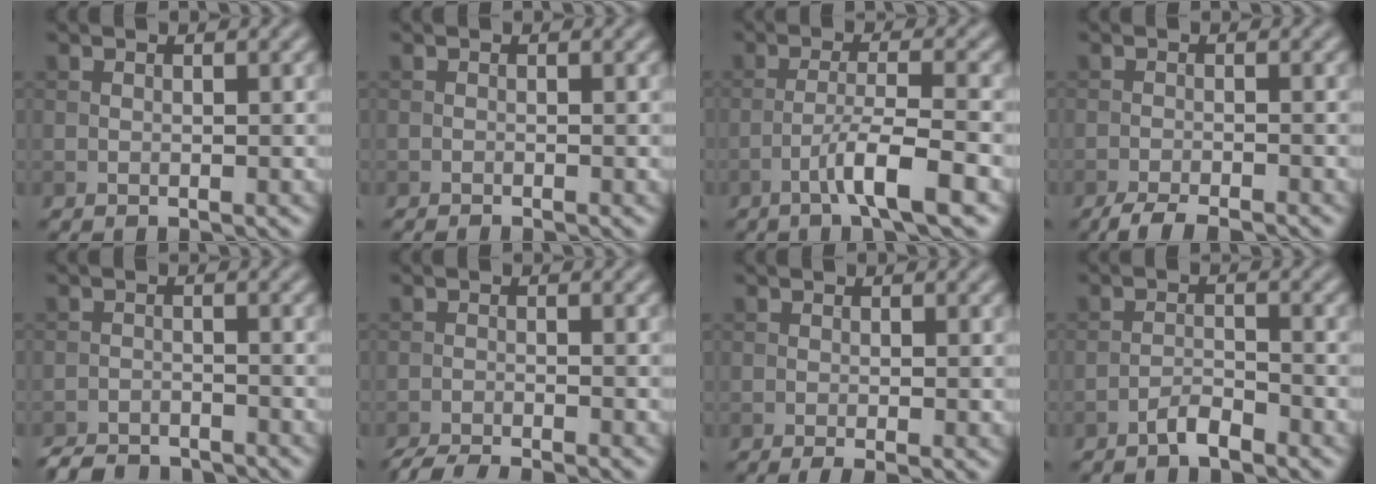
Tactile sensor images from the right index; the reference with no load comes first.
{"total": 0.7, "force": [-0.6, 0.1, 0.4], "torque": [-0.001, 0.001, -0.012]}
{"total": 5.1, "force": [-2.8, 0.5, 4.2], "torque": [-0.071, 0.008, -0.054]}
{"total": 3.4, "force": [-2.9, 0.4, 1.7], "torque": [-0.027, -0.003, -0.056]}
{"total": 4.1, "force": [-4.0, 0.9, 0.8], "torque": [-0.010, -0.010, -0.073]}
{"total": 4.3, "force": [-3.9, 0.4, 1.7], "torque": [-0.030, -0.015, -0.071]}
{"total": 1.5, "force": [-0.6, 0.3, 1.4], "torque": [-0.023, -0.005, -0.012]}
{"total": 2.1, "force": [-1.7, 0.4, 1.1], "torque": [-0.020, 0.007, -0.035]}